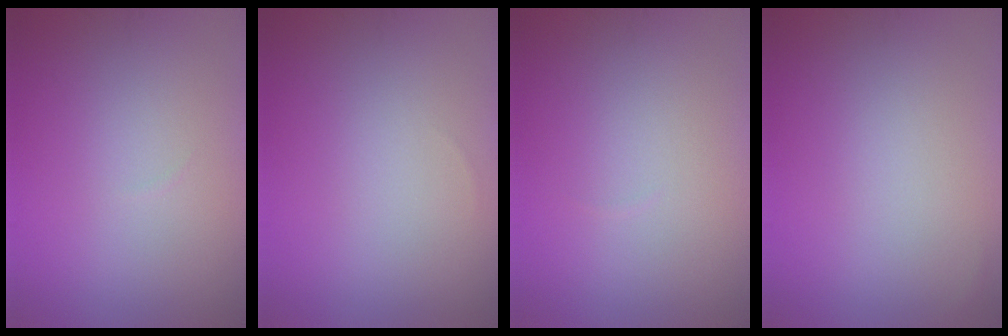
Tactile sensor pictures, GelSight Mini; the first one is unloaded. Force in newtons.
{"total": 0.0}
{"total": 0.0}
{"total": 0.0}